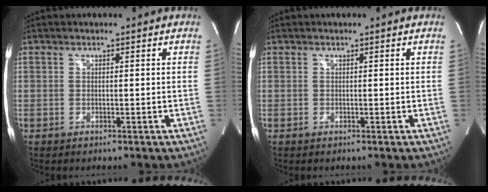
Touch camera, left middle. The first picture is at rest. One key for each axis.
{"total": 0.0}